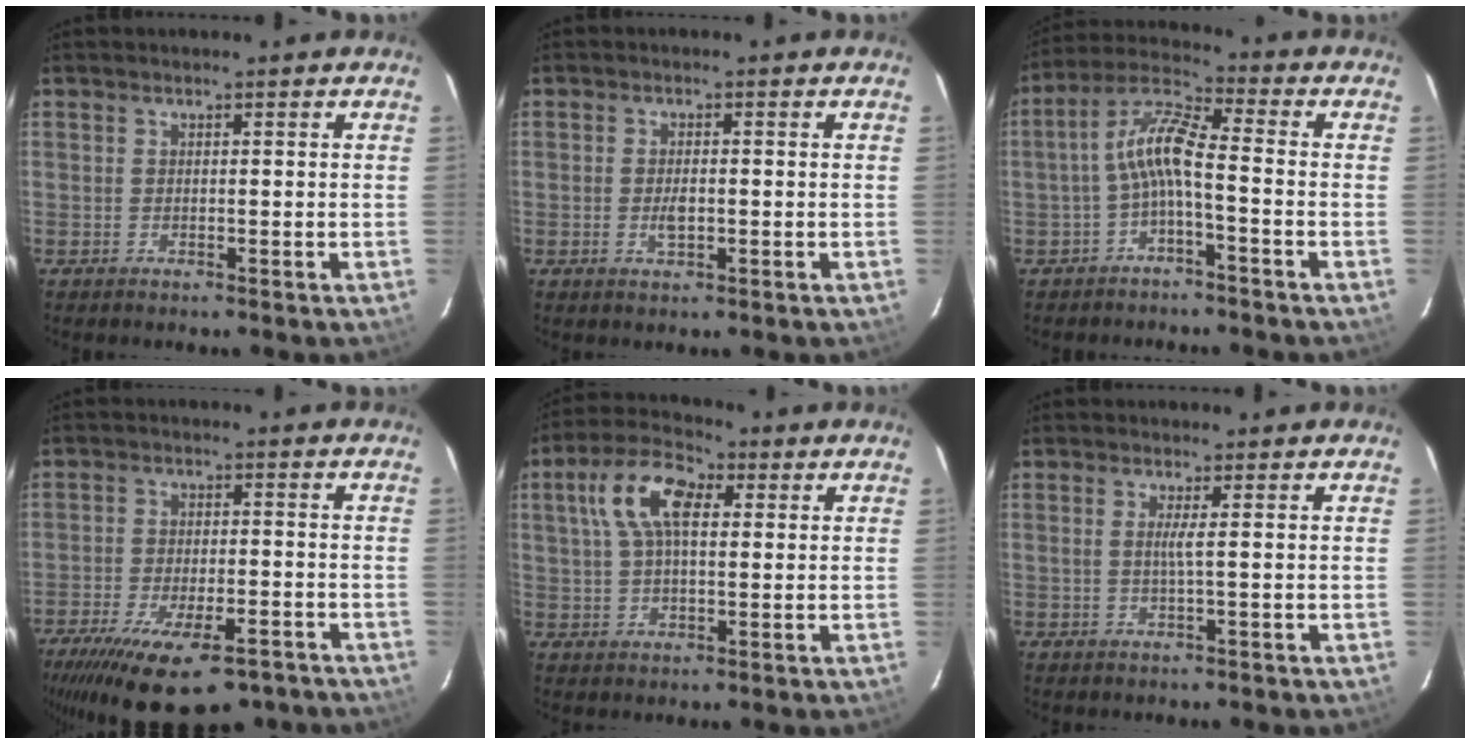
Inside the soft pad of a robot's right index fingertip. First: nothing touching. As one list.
[{"total": 2.7, "force": [-0.6, 1.1, 2.3], "torque": [-0.043, -0.002, -0.008]}, {"total": 7.4, "force": [-2.2, 1.3, 6.9], "torque": [-0.163, 0.021, -0.043]}, {"total": 19.6, "force": [-13.5, 7.3, 12.1], "torque": [-0.235, -0.046, -0.196]}, {"total": 10.6, "force": [3.0, 5.4, 8.6], "torque": [-0.171, 0.030, 0.050]}, {"total": 1.7, "force": [0.2, -0.5, 1.6], "torque": [-0.031, -0.002, 0.003]}]